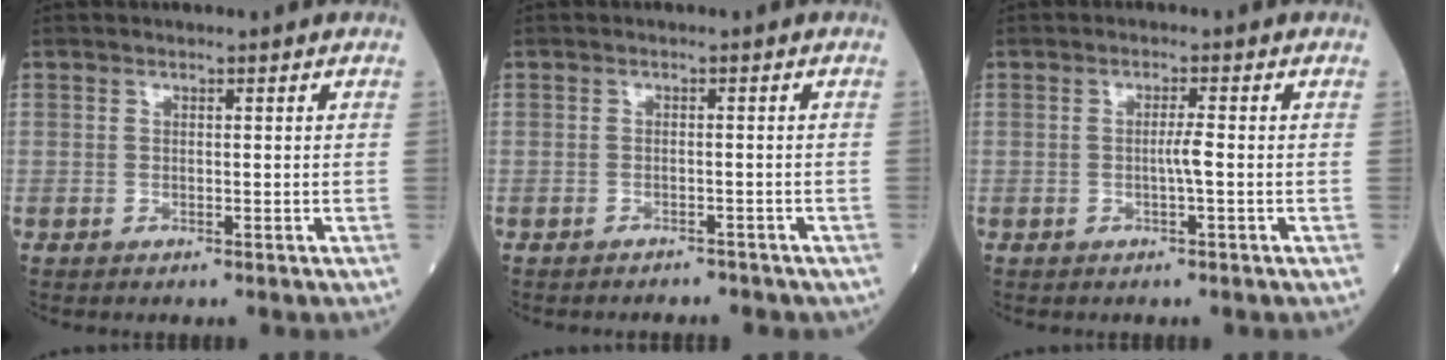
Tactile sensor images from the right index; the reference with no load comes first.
{"total": 4.2, "force": [-3.7, 1.8, 0.7], "torque": [-0.011, 0.004, -0.040]}
{"total": 1.9, "force": [-0.4, -0.3, 1.8], "torque": [-0.034, -0.001, -0.008]}